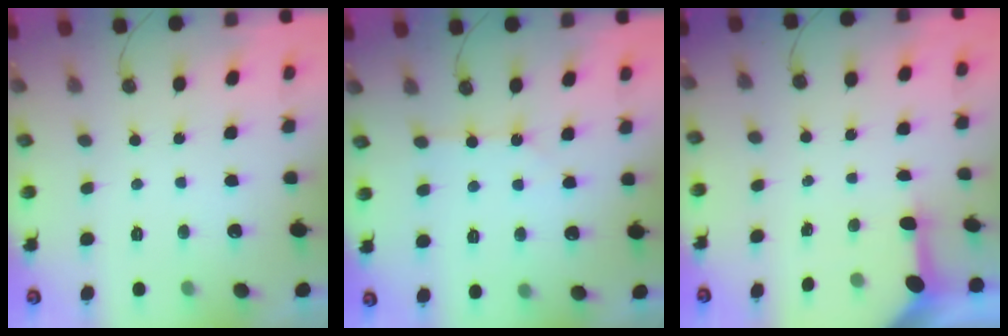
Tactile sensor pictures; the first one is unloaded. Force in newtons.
{"total": 2.1, "press": 2.1, "slide": 0.4}
{"total": 3.5, "press": 3.5, "slide": 0.4}